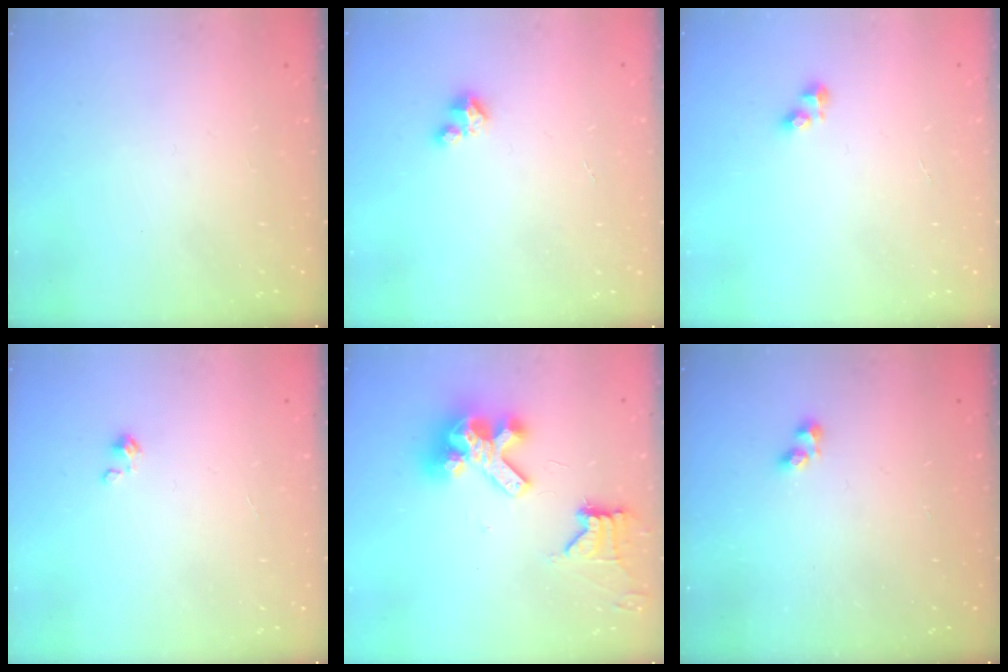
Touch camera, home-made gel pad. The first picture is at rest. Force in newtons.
{"total": 1.7, "press": 1.6, "slide": 0.2}
{"total": 3.0, "press": 3.0, "slide": 0.4}
{"total": 0.0}
{"total": 12.5, "press": 12.4, "slide": 1.6}
{"total": 1.4, "press": 1.2, "slide": 0.7}